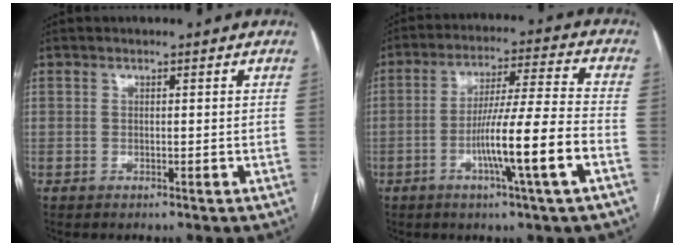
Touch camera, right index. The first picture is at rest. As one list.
[{"total": 12.7, "force": [-4.5, -1.1, 11.8], "torque": [-0.206, -0.003, -0.079]}]